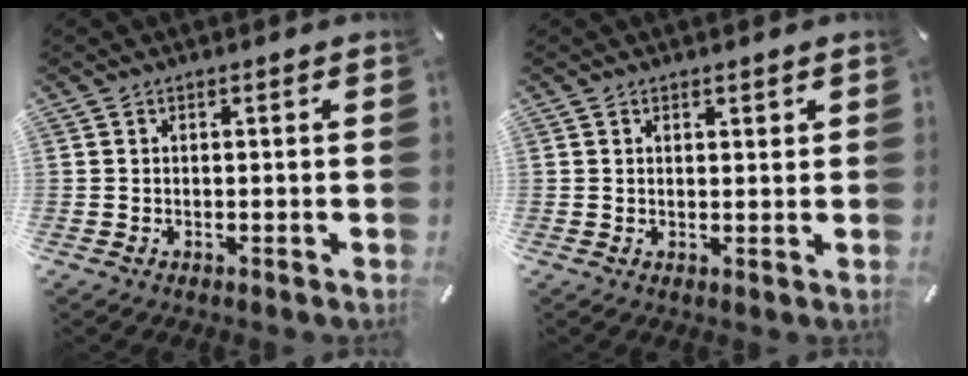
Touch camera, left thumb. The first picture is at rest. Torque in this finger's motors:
{"motor_torque": [-0.07, -0.43, -0.01, 0.10, -0.01]}